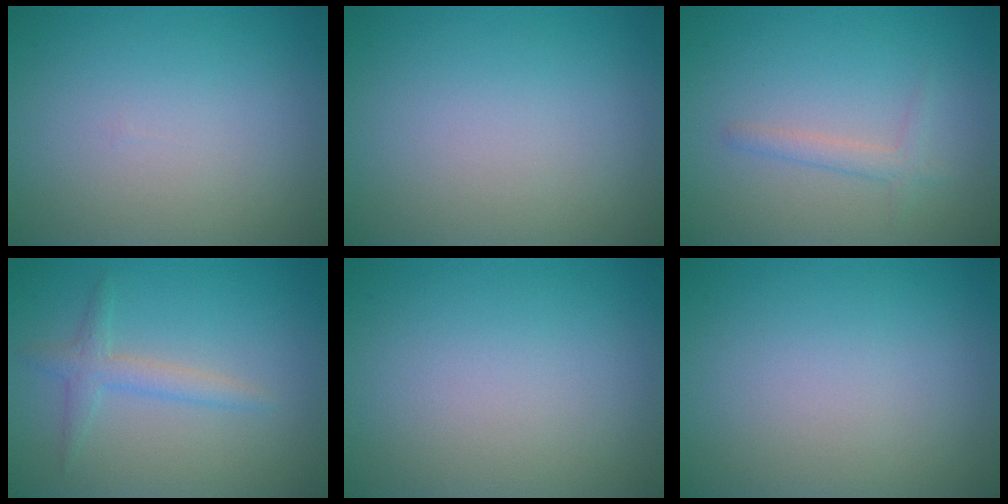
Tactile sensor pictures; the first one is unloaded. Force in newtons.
{"total": 0.0}
{"total": 1.5, "press": 1.5, "slide": 0.1}
{"total": 2.0, "press": 2.0, "slide": 0.1}
{"total": 0.0}
{"total": 0.0}